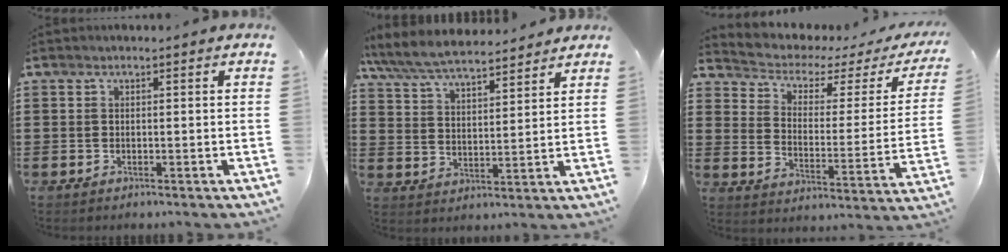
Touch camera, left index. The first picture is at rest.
{"total": 7.0, "force": [6.6, 0.7, 2.3], "torque": [-0.070, -0.030, 0.118]}
{"total": 2.8, "force": [1.9, 1.4, 1.5], "torque": [-0.047, -0.018, 0.022]}